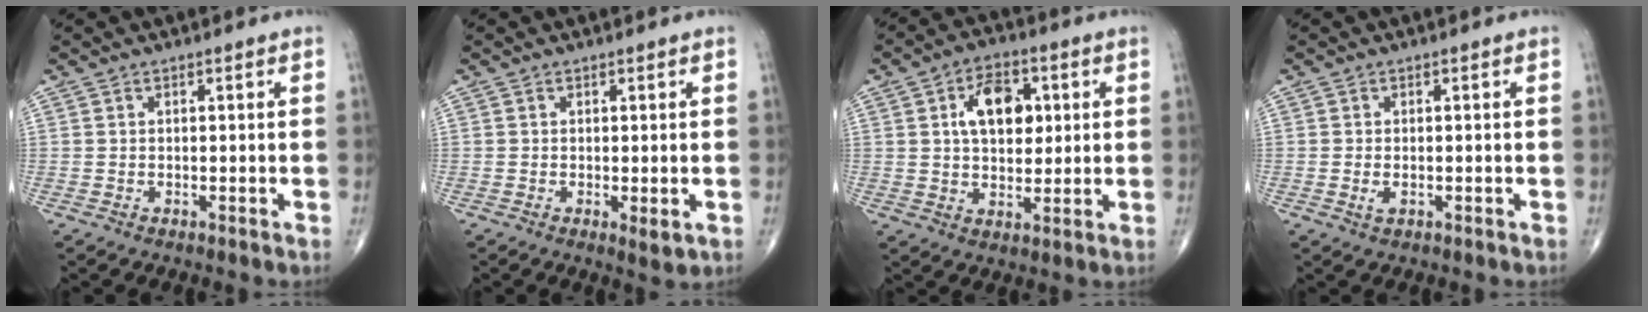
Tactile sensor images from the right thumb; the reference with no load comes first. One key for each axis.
{"total": 2.1, "fx": -0.4, "fy": 0.7, "fz": 2.0, "tx": -0.028, "ty": -0.008, "tz": -0.005}
{"total": 10.6, "fx": 2.7, "fy": 6.6, "fz": 7.9, "tx": -0.099, "ty": -0.001, "tz": 0.044}
{"total": 1.5, "fx": -0.4, "fy": 0.8, "fz": 1.2, "tx": -0.024, "ty": -0.002, "tz": -0.007}